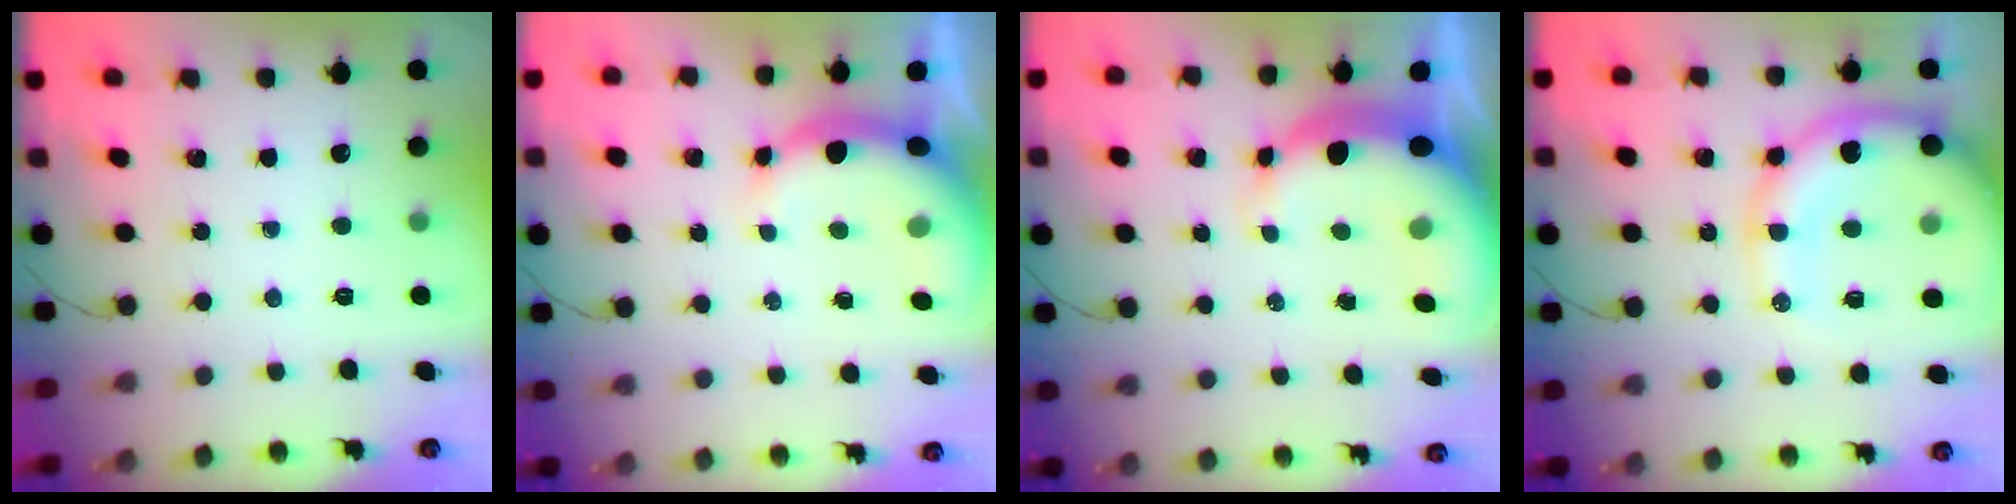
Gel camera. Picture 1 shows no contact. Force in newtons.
{"total": 7.7, "press": 7.6, "slide": 1.7}
{"total": 10.1, "press": 9.8, "slide": 2.6}
{"total": 17.9, "press": 17.5, "slide": 3.8}